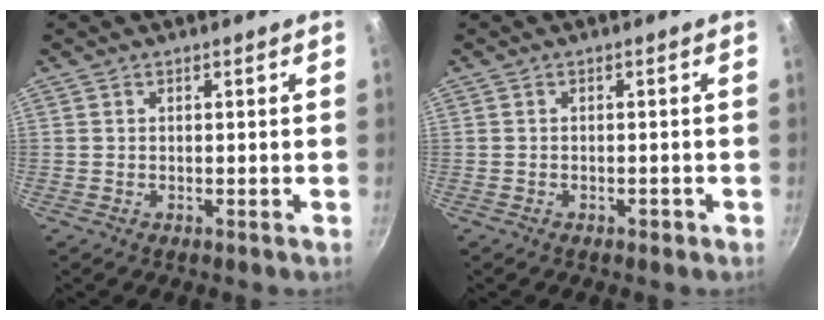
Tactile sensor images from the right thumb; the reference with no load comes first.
{"total": 1.0, "force": [-0.7, 0.5, 0.5], "torque": [-0.005, 0.008, -0.004]}